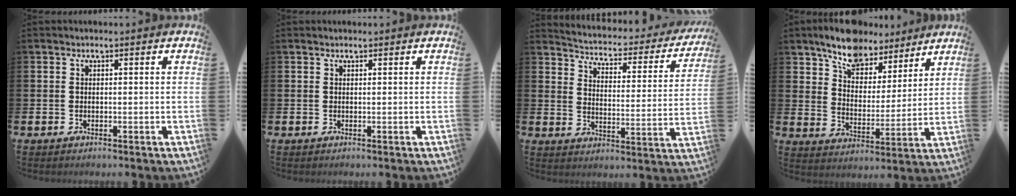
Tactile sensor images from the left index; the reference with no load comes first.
{"total": 0.5, "force": [0.5, 0.1, 0.1], "torque": [0.001, 0.000, 0.008]}
{"total": 3.6, "force": [3.2, 1.2, 0.8], "torque": [-0.040, -0.031, 0.045]}
{"total": 8.5, "force": [7.5, 3.7, 1.8], "torque": [-0.063, -0.041, 0.134]}